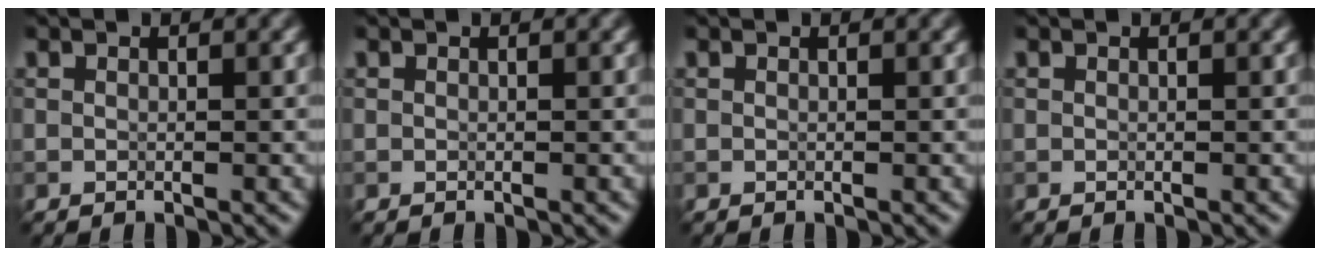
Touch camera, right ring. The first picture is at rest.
{"total": 0.0}
{"total": 0.0}
{"total": 0.0}